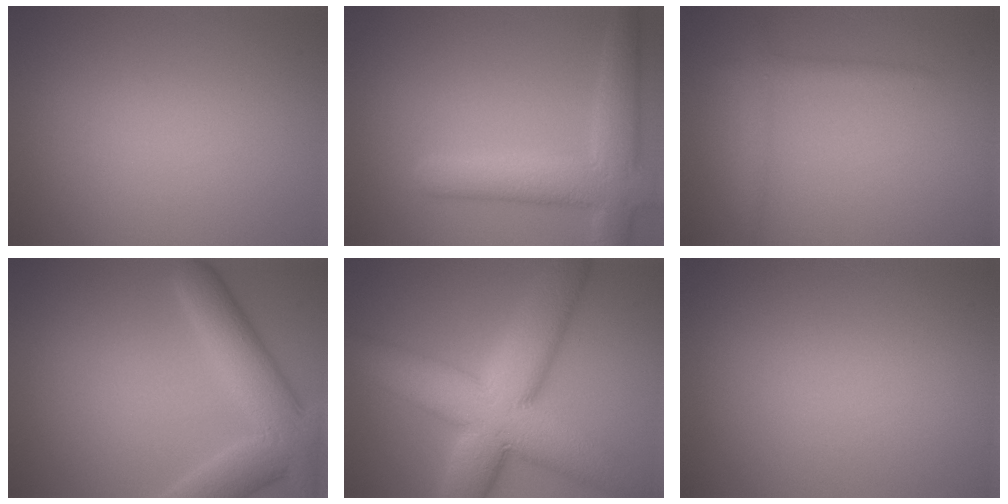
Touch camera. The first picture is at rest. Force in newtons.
{"total": 5.6, "press": 5.6, "slide": 0.5}
{"total": 1.7, "press": 1.7, "slide": 0.1}
{"total": 6.9, "press": 6.9, "slide": 0.6}
{"total": 12.3, "press": 12.3, "slide": 0.5}
{"total": 0.0}